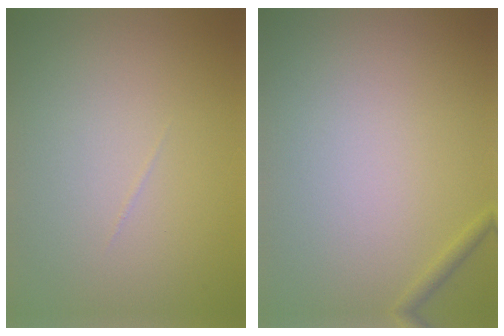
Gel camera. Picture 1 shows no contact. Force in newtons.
{"total": 0.7, "press": 0.7, "slide": 0.0}